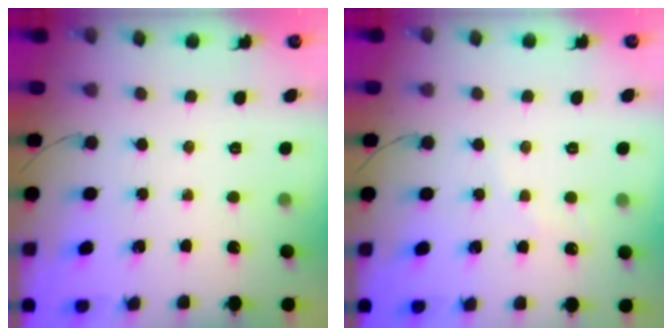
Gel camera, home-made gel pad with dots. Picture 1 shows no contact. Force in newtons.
{"total": 3.5, "press": 3.3, "slide": 1.1}